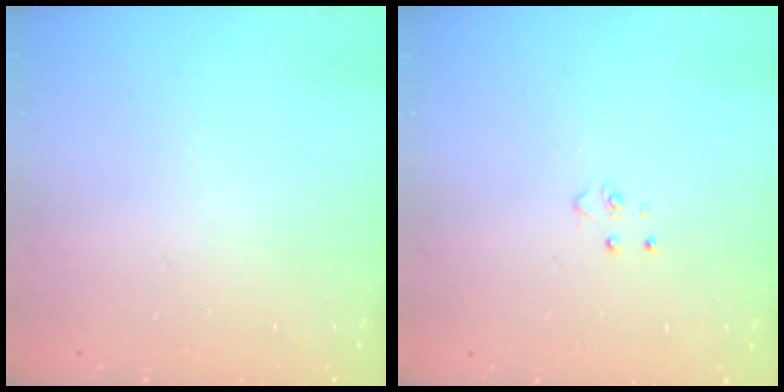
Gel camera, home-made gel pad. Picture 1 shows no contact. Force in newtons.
{"total": 3.6, "press": 3.6, "slide": 0.4}